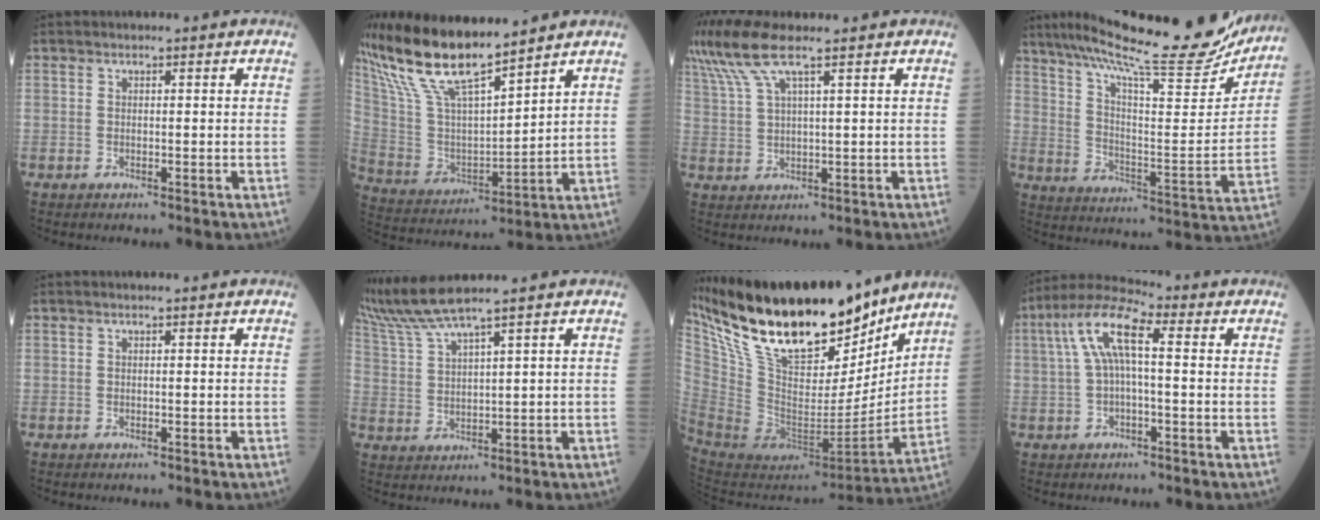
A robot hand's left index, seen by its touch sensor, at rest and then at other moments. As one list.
[{"total": 16.7, "force": [13.5, 2.4, 9.7], "torque": [-0.202, 0.007, 0.268]}, {"total": 6.8, "force": [4.8, 0.3, 4.8], "torque": [-0.117, 0.017, 0.103]}, {"total": 25.1, "force": [21.9, 2.3, 12.1], "torque": [-0.207, -0.046, 0.305]}, {"total": 0.0}, {"total": 6.0, "force": [5.3, -2.3, 1.6], "torque": [-0.058, -0.006, 0.122]}, {"total": 29.0, "force": [23.0, 8.6, 15.4], "torque": [-0.293, -0.015, 0.383]}, {"total": 8.6, "force": [0.9, 2.3, 8.2], "torque": [-0.172, 0.033, 0.010]}]